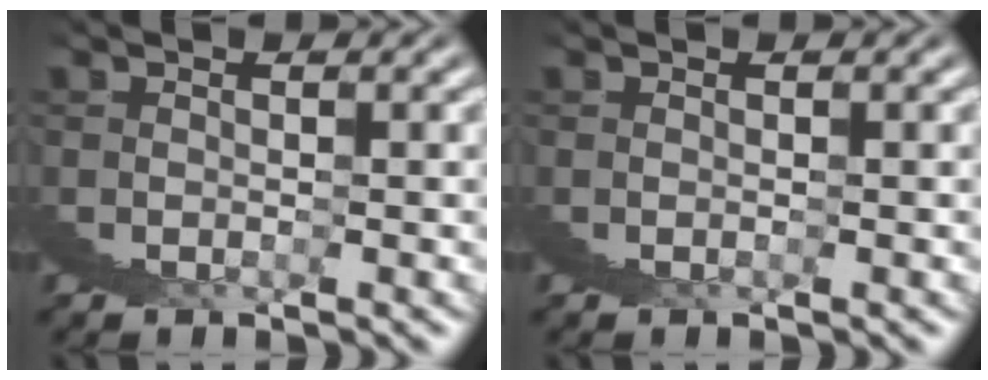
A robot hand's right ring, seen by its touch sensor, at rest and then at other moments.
{"total": 0.0}